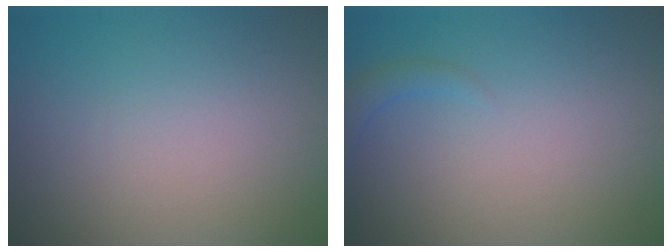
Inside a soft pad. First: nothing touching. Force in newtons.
{"total": 1.3, "press": 1.3, "slide": 0.2}